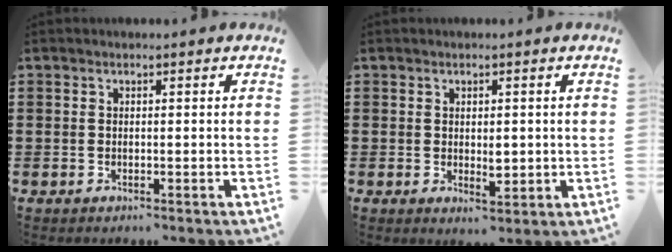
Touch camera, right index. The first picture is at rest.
{"total": 2.7, "force": [0.0, 1.6, 2.2], "torque": [-0.026, -0.003, -0.002]}